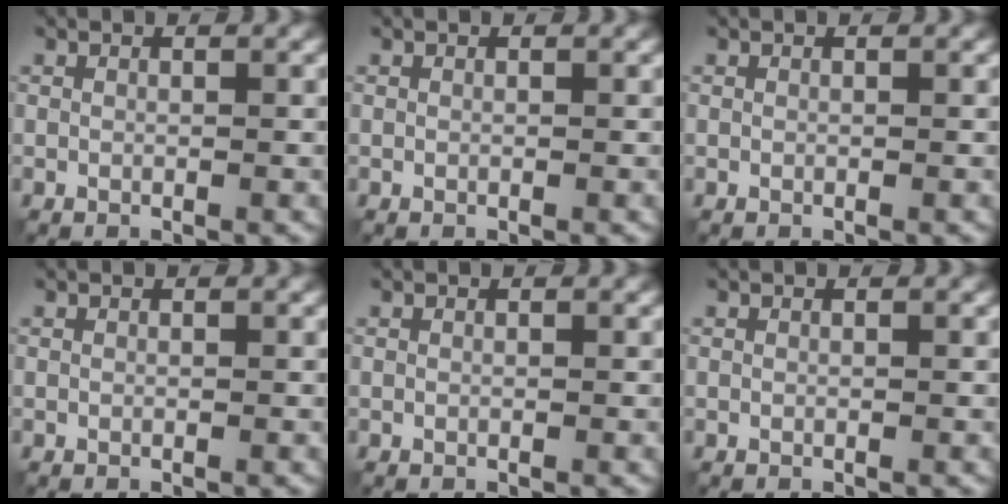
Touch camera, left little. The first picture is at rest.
{"total": 0.0}
{"total": 0.0}
{"total": 0.0}
{"total": 0.0}
{"total": 0.0}